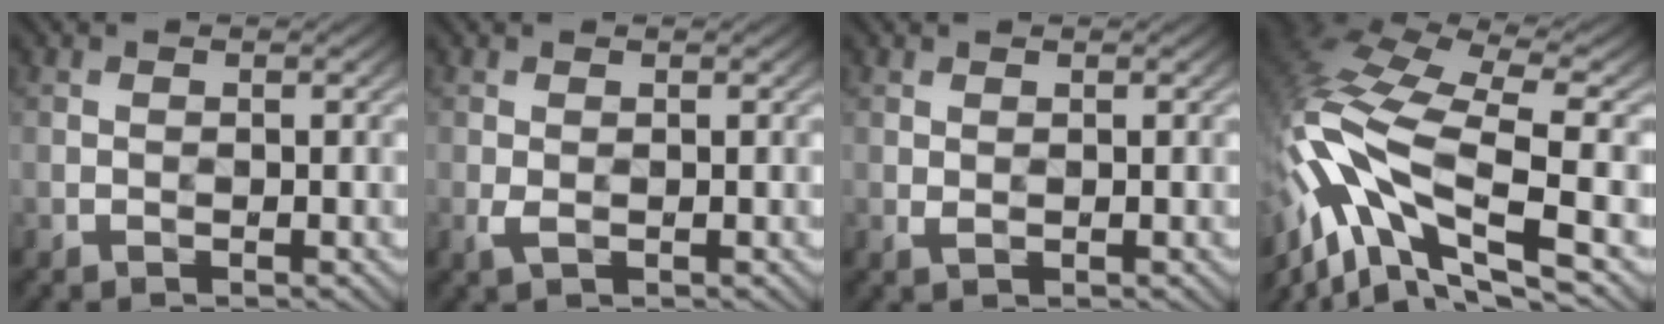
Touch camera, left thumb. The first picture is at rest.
{"total": 1.1, "force": [-0.1, 0.5, 1.0], "torque": [-0.027, 0.001, 0.000]}
{"total": 0.7, "force": [0.4, 0.3, 0.5], "torque": [-0.014, 0.001, 0.010]}
{"total": 16.2, "force": [-4.3, 6.8, 14.0], "torque": [-0.331, 0.006, -0.080]}